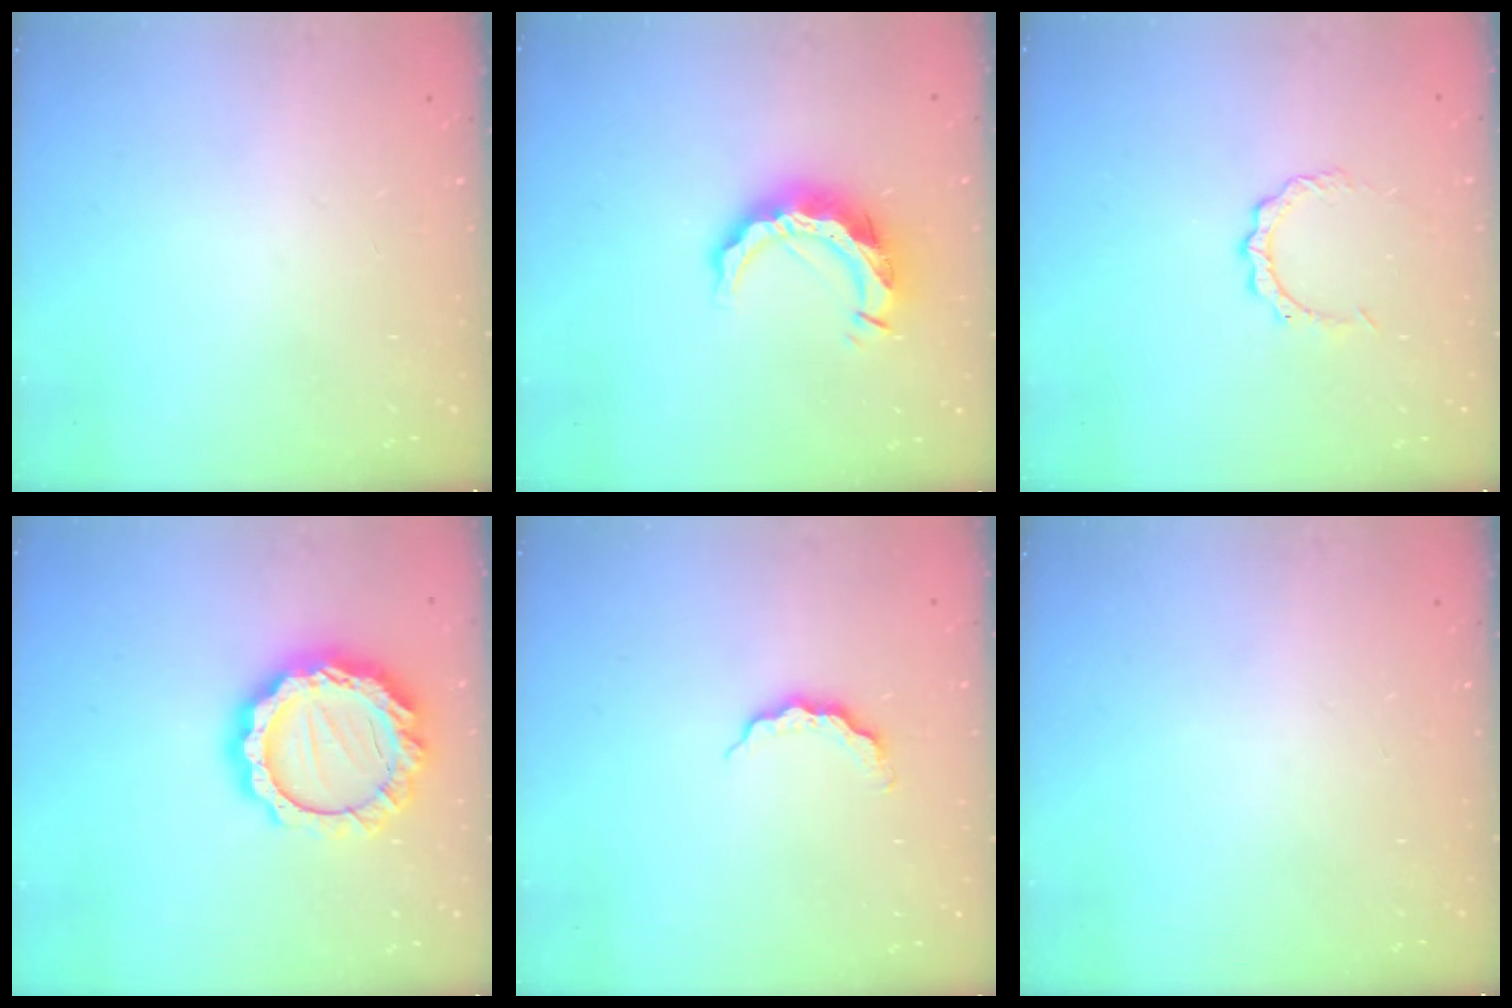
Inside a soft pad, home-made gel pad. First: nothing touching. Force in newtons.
{"total": 11.6, "press": 11.6, "slide": 1.1}
{"total": 2.9, "press": 2.9, "slide": 0.2}
{"total": 17.7, "press": 17.6, "slide": 1.5}
{"total": 5.3, "press": 5.3, "slide": 0.6}
{"total": 0.0}